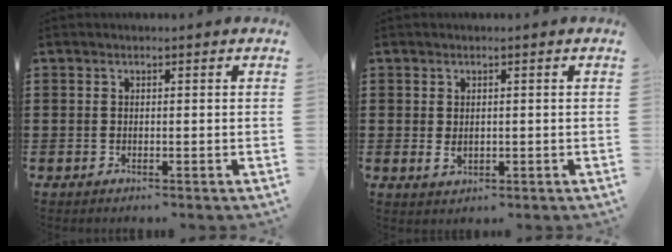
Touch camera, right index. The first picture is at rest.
{"total": 1.6, "force": [0.2, 1.0, 1.2], "torque": [-0.024, 0.003, 0.004]}